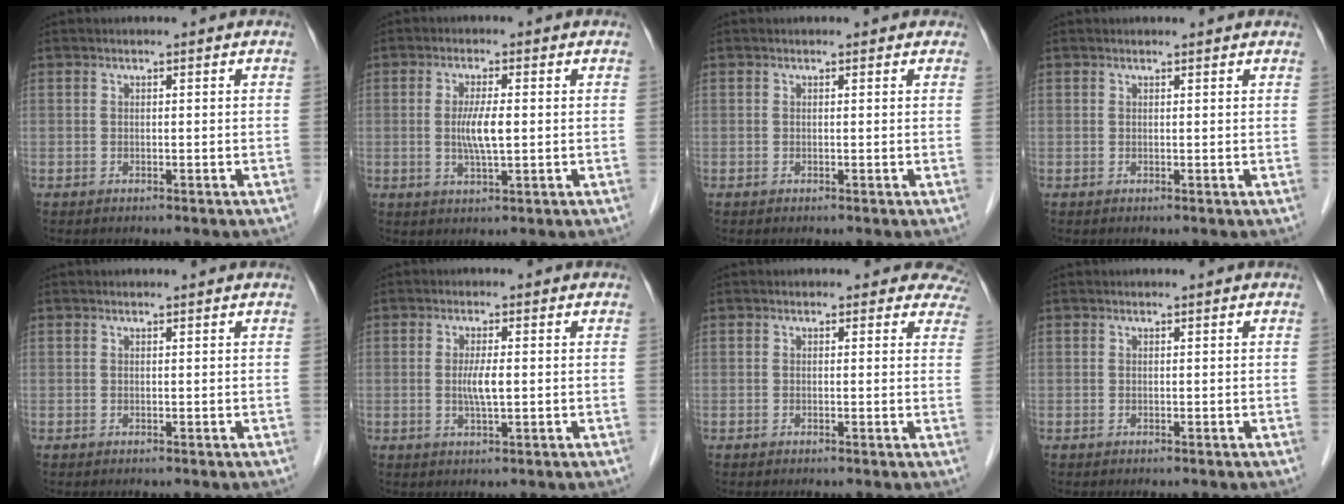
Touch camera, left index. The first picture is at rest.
{"total": 4.6, "force": [0.0, 0.7, 4.6], "torque": [-0.092, -0.005, 0.000]}
{"total": 1.0, "force": [0.7, 0.7, 0.1], "torque": [0.001, -0.001, -0.001]}
{"total": 1.7, "force": [1.6, 0.3, 0.3], "torque": [-0.015, 0.007, 0.015]}
{"total": 0.7, "force": [0.7, 0.1, 0.1], "torque": [-0.008, 0.003, 0.008]}
{"total": 3.2, "force": [0.0, 0.4, 3.2], "torque": [-0.064, -0.003, 0.001]}
{"total": 5.1, "force": [4.2, 2.8, -0.1], "torque": [0.040, -0.010, 0.009]}
{"total": 0.0}